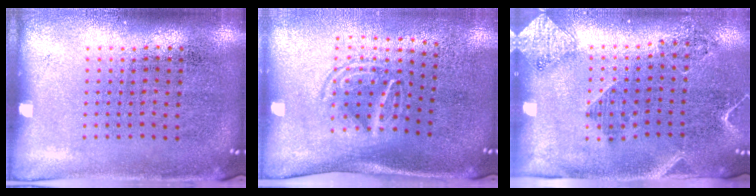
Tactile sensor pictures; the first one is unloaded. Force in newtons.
{"total": 1.6, "press": 1.2, "slide": 1.1}
{"total": 1.8, "press": 1.6, "slide": 0.9}